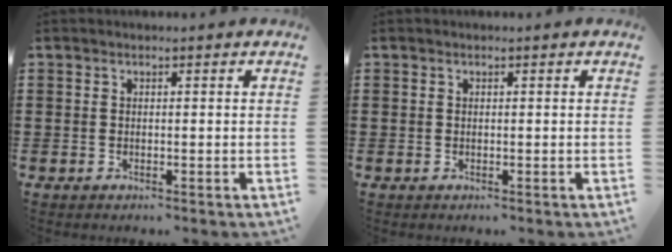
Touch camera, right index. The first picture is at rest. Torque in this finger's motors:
{"motor_torque": [0.29, 0.39, -0.01, -0.01]}